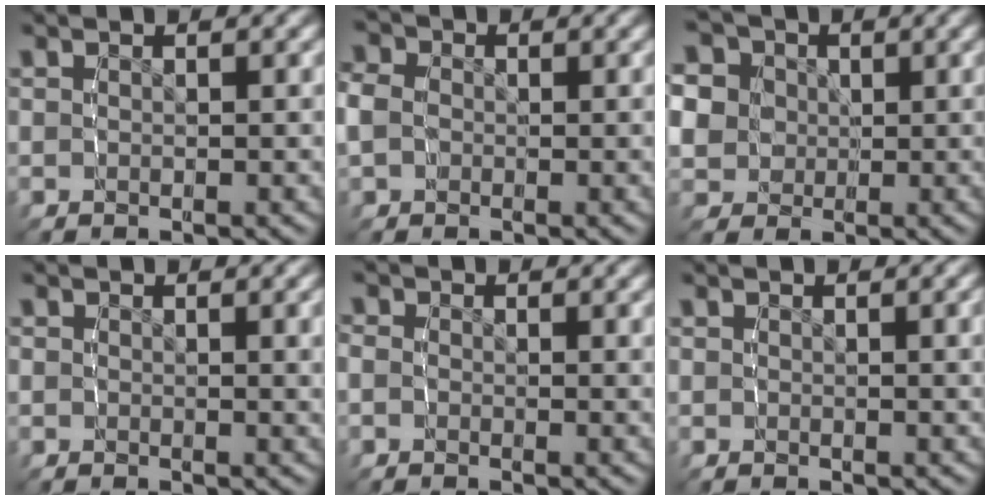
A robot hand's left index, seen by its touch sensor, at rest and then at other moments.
{"total": 3.4, "force": [0.1, 3.1, 1.4], "torque": [-0.044, -0.004, 0.000]}
{"total": 11.0, "force": [2.9, 9.3, 5.0], "torque": [-0.113, -0.008, 0.044]}
{"total": 1.1, "force": [0.3, 0.4, 0.9], "torque": [-0.007, 0.000, 0.005]}
{"total": 1.6, "force": [-0.1, 1.4, 0.9], "torque": [-0.020, 0.001, -0.009]}
{"total": 0.9, "force": [0.3, 0.3, 0.8], "torque": [-0.005, 0.006, 0.002]}